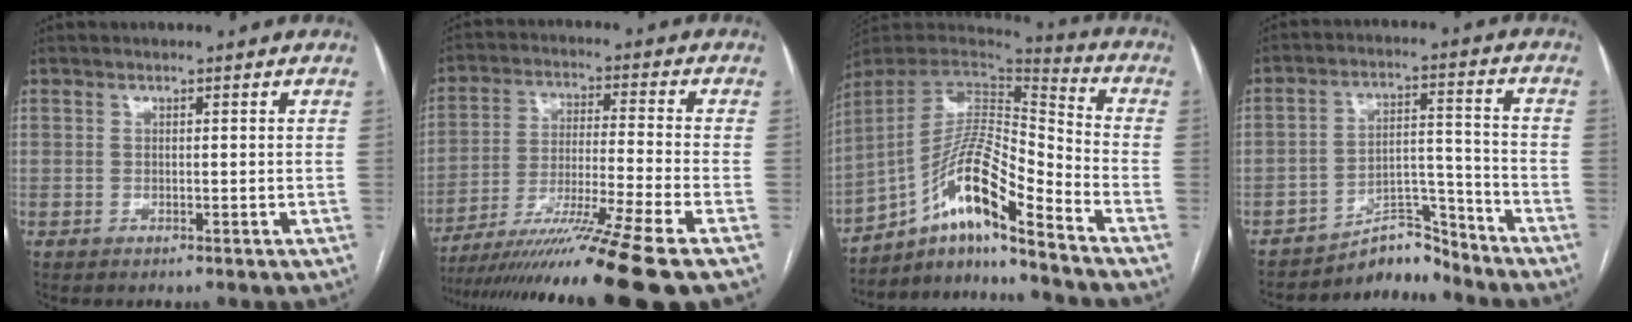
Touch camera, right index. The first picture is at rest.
{"total": 17.6, "force": [-13.3, -2.8, 11.1], "torque": [-0.188, -0.040, -0.227]}
{"total": 15.7, "force": [-10.0, 1.5, 12.0], "torque": [-0.221, 0.017, -0.174]}
{"total": 6.9, "force": [-6.7, 1.6, 0.2], "torque": [0.006, 0.049, -0.108]}